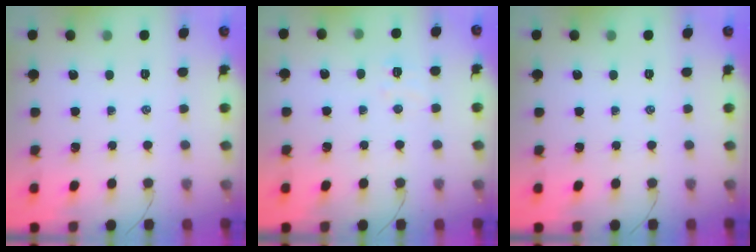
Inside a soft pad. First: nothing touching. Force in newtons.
{"total": 3.6, "press": 3.4, "slide": 1.1}
{"total": 0.0}